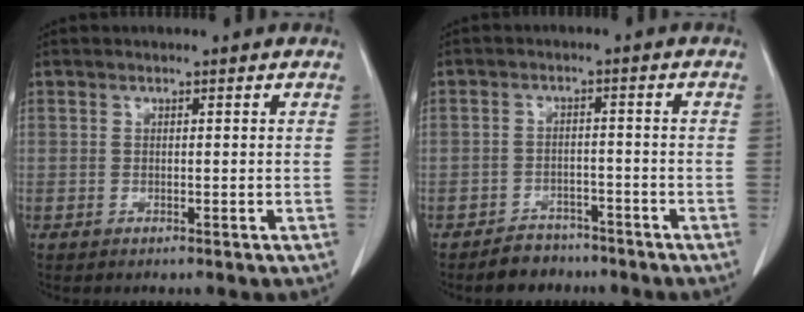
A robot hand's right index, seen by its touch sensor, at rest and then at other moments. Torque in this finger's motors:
{"motor_torque": [-0.80, -0.26, -0.29, -0.11]}